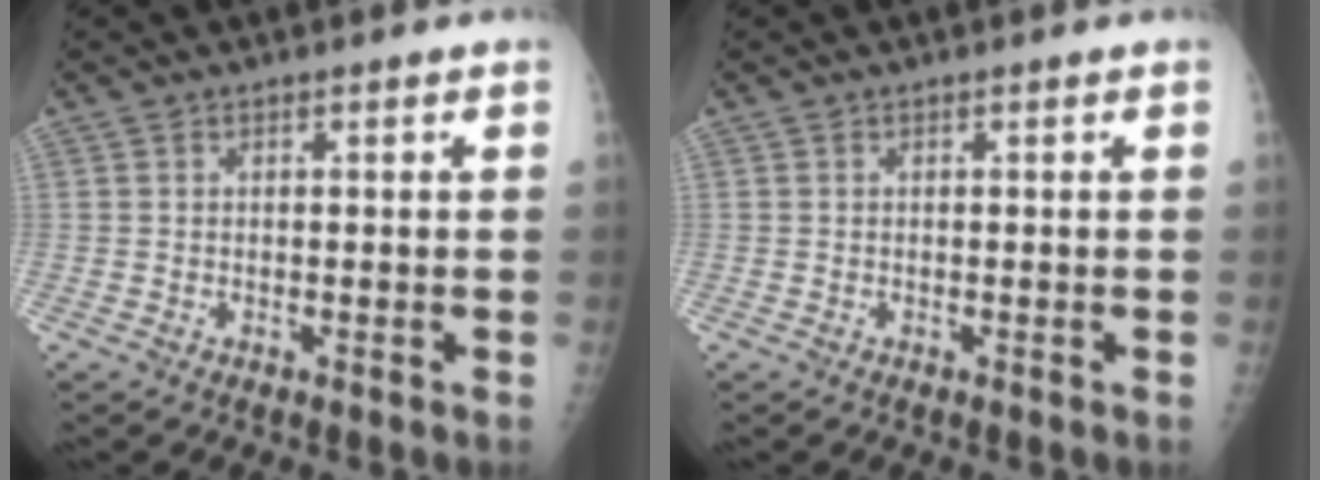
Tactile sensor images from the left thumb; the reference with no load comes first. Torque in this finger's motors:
{"motor_torque": [0.00, 0.00, -0.04, -0.04, 0.00]}